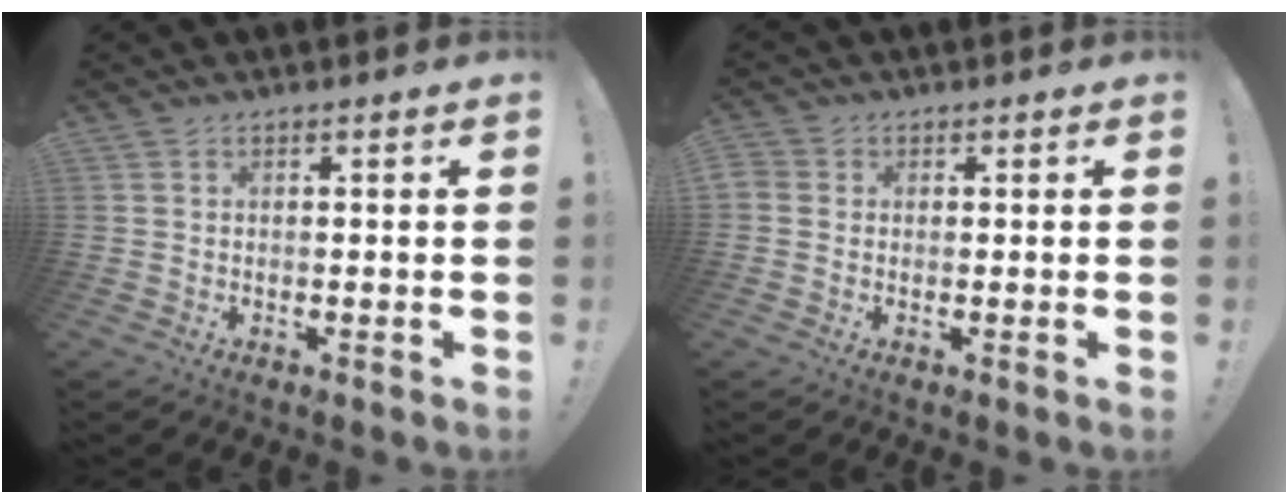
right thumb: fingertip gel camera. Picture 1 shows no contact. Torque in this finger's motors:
{"motor_torque": [-0.06, 0.41, 0.40, 0.00, 0.31]}